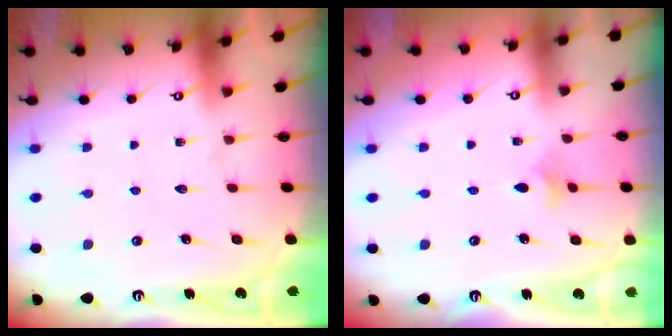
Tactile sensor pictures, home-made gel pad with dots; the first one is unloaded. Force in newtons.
{"total": 3.0, "press": 2.9, "slide": 0.7}